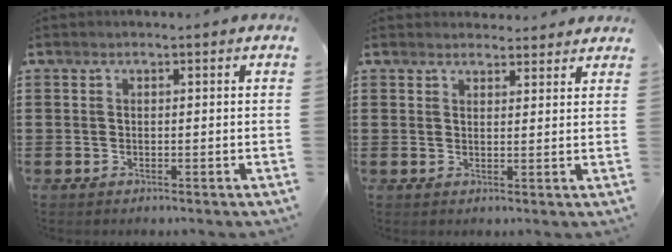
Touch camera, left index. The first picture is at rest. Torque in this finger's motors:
{"motor_torque": [1.11, -0.53, 0.15, 0.01]}